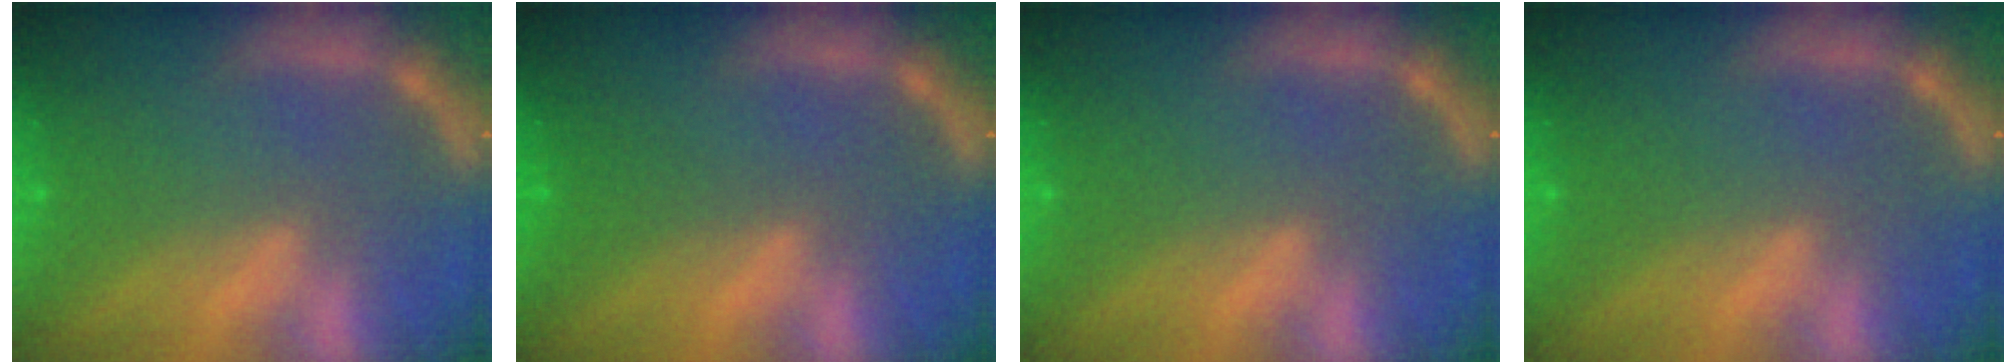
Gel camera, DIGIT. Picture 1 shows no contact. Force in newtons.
{"total": 1.0}
{"total": 0.0}
{"total": 0.0}